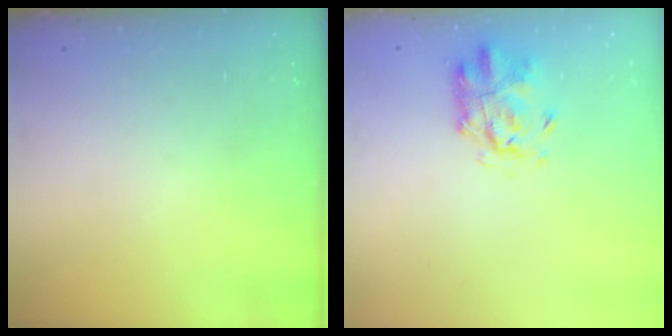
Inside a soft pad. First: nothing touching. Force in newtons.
{"total": 2.5, "press": 2.4, "slide": 0.7}